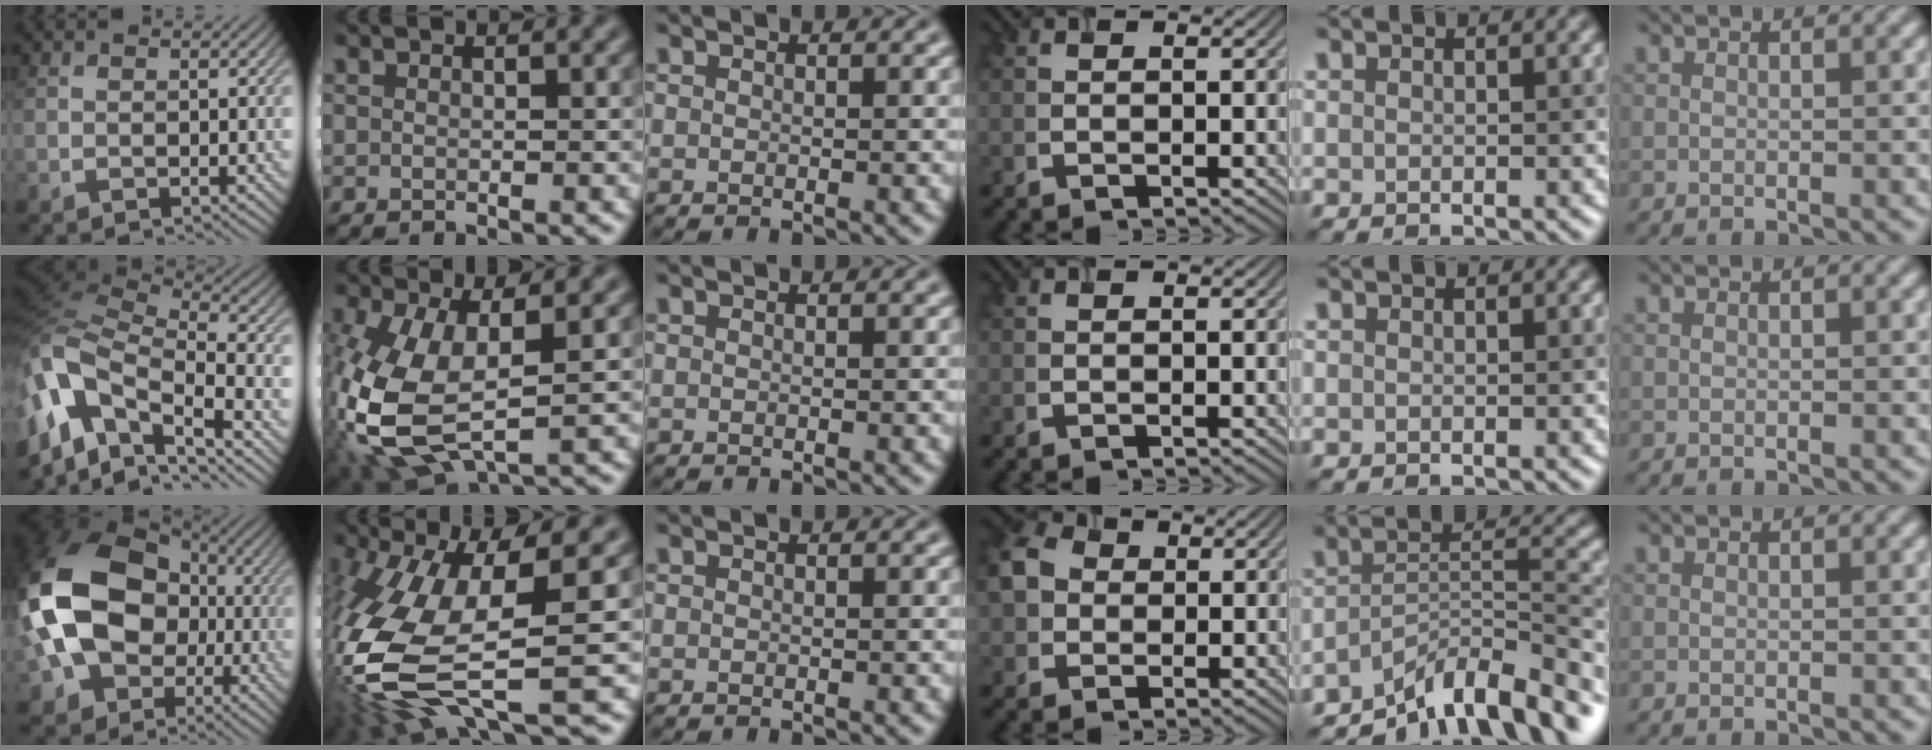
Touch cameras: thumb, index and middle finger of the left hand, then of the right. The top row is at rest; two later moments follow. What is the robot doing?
{"motion": "open", "object": "airpods case & airpods"}